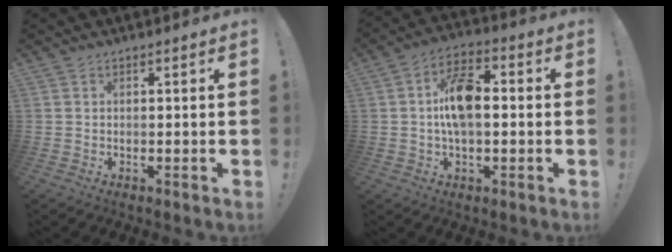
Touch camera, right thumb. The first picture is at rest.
{"total": 12.1, "force": [0.0, 6.9, 10.0], "torque": [-0.156, 0.013, 0.000]}